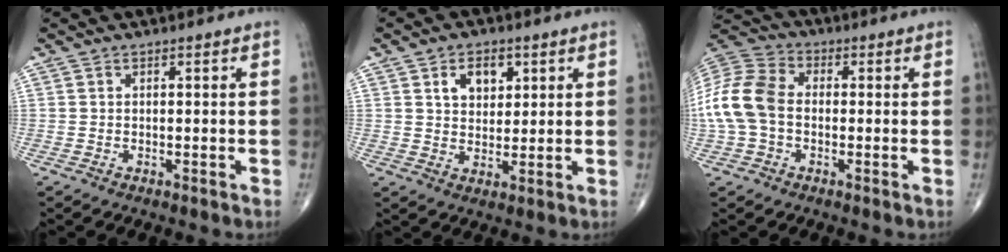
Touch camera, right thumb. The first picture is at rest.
{"total": 6.3, "force": [2.7, 4.2, 3.9], "torque": [-0.037, -0.013, 0.043]}
{"total": 13.2, "force": [-1.0, 9.4, 9.2], "torque": [-0.198, 0.033, -0.027]}